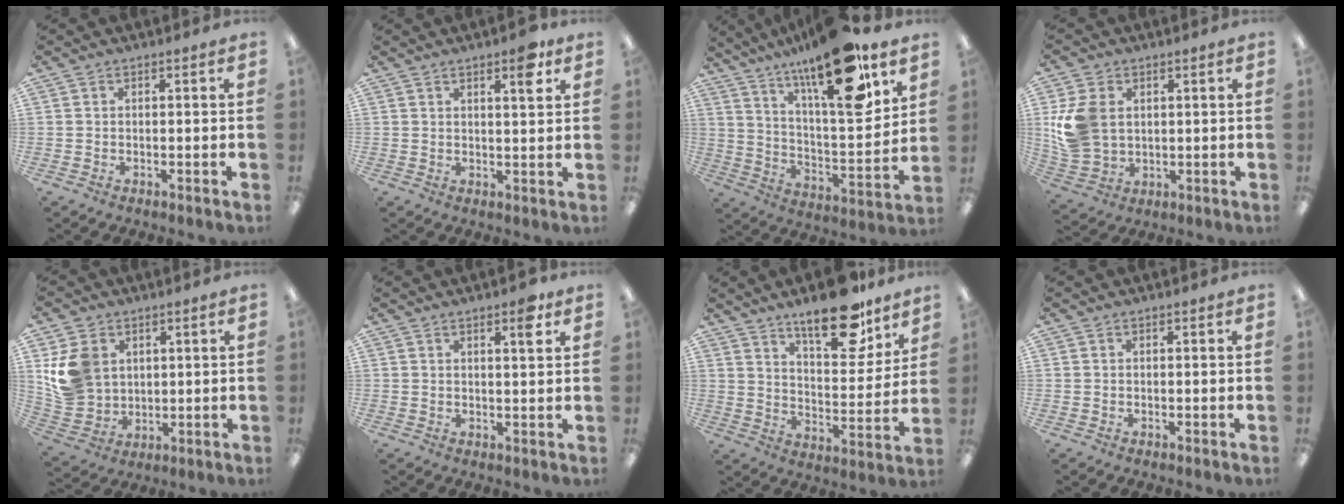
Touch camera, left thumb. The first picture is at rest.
{"total": 5.1, "force": [3.2, 1.0, 3.9], "torque": [-0.044, -0.015, 0.047]}
{"total": 22.1, "force": [15.2, 5.9, 15.0], "torque": [-0.240, -0.092, 0.246]}
{"total": 11.3, "force": [2.3, 8.8, 6.7], "torque": [-0.141, 0.010, 0.048]}
{"total": 11.0, "force": [3.7, 9.2, 4.7], "torque": [-0.104, -0.001, 0.076]}
{"total": 4.0, "force": [2.5, 0.6, 3.0], "torque": [-0.043, -0.010, 0.037]}
{"total": 17.2, "force": [12.6, 6.4, 9.8], "torque": [-0.136, -0.075, 0.210]}
{"total": 0.0}